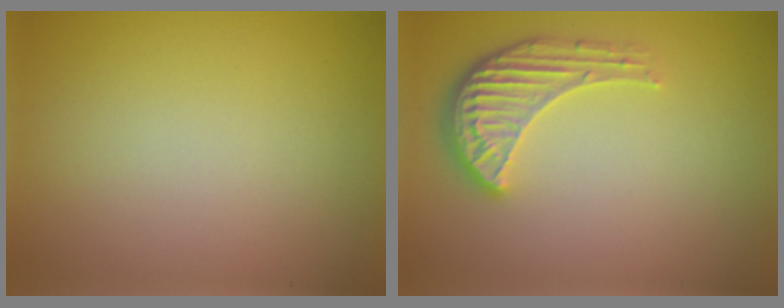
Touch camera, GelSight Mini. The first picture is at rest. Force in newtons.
{"total": 3.9, "press": 3.2, "slide": 2.3}